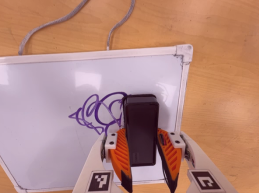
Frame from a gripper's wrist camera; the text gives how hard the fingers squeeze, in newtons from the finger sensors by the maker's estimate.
{"total": 13.5, "left": 14.5, "right": 12.5}